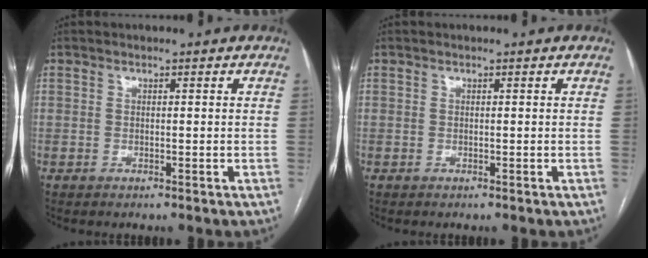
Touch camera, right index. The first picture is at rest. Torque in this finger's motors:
{"motor_torque": [0.00, 0.00, 0.00, 0.01]}